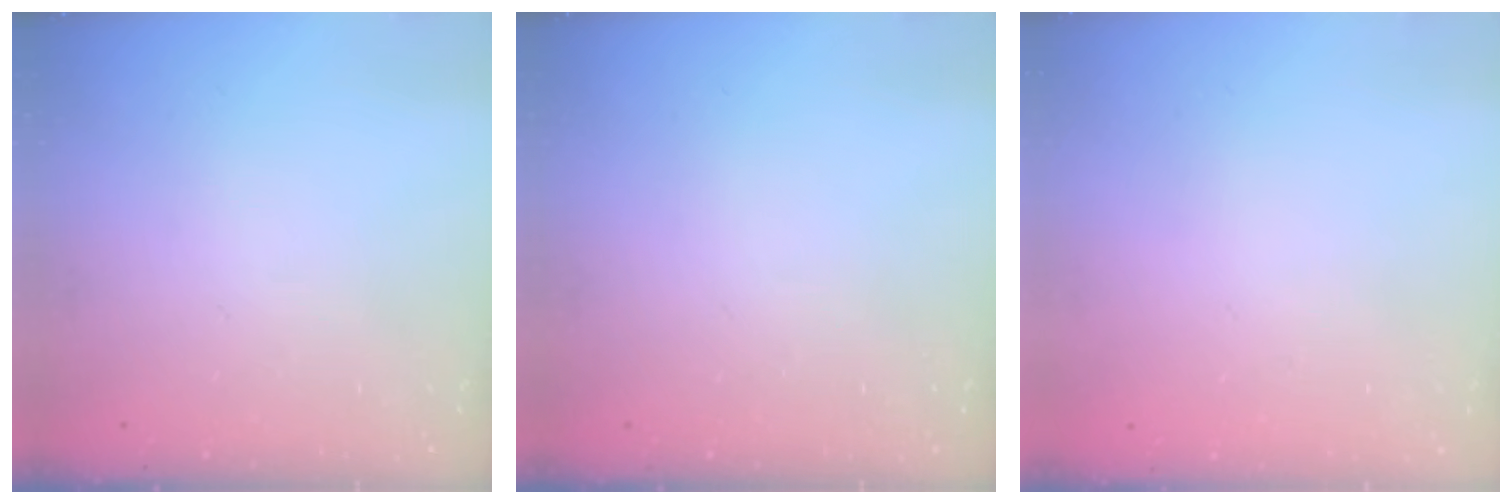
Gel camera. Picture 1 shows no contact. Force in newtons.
{"total": 0.0}
{"total": 1.8, "press": 1.8, "slide": 0.2}